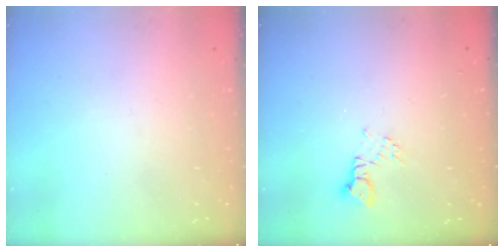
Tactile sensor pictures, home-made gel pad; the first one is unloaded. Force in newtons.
{"total": 2.6, "press": 2.5, "slide": 0.4}